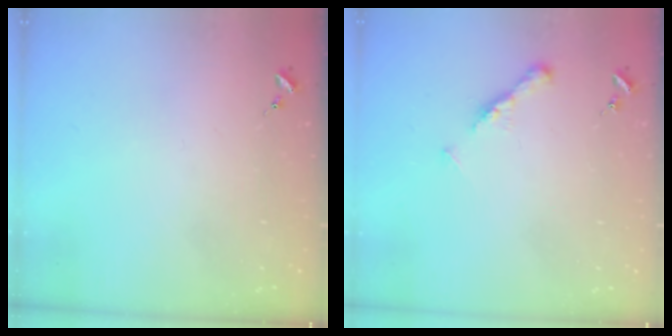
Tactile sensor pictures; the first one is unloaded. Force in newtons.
{"total": 6.8, "press": 6.7, "slide": 0.6}